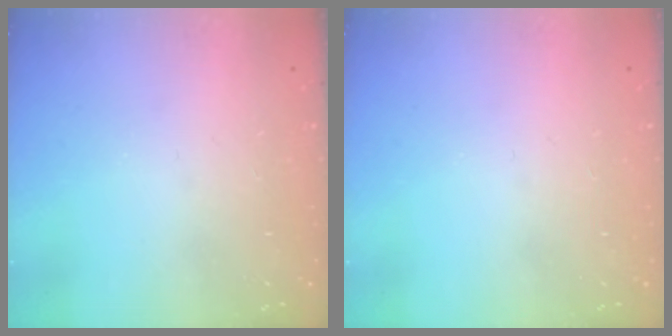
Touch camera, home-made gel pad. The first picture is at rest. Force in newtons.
{"total": 0.0}